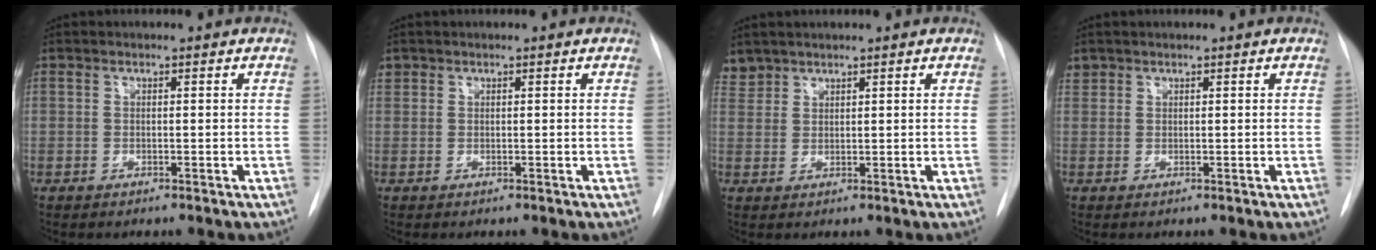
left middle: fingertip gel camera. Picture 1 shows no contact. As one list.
[{"total": 0.8, "force": [0.5, 0.6, 0.0], "torque": [0.005, 0.011, 0.010]}, {"total": 2.6, "force": [2.4, 1.0, -0.3], "torque": [0.008, 0.012, 0.050]}, {"total": 1.1, "force": [0.8, 0.7, -0.1], "torque": [0.006, 0.011, 0.014]}]